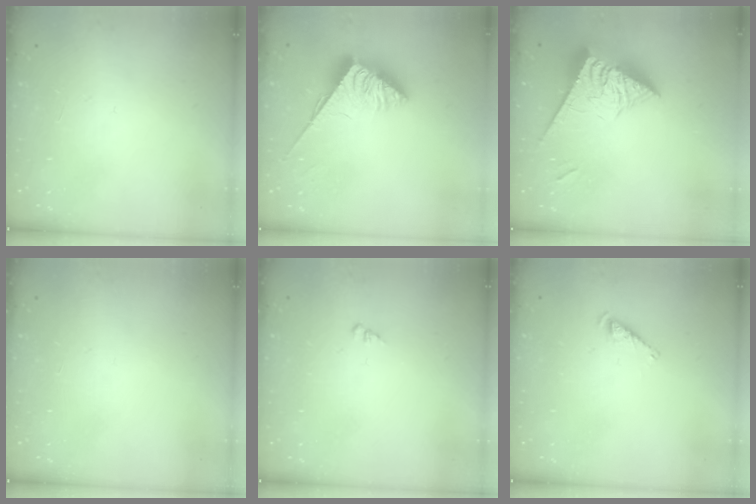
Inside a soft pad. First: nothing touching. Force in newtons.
{"total": 3.8, "press": 3.8, "slide": 0.6}
{"total": 9.4, "press": 9.3, "slide": 0.9}
{"total": 0.0}
{"total": 1.3, "press": 1.3, "slide": 0.3}
{"total": 2.3, "press": 2.2, "slide": 0.4}